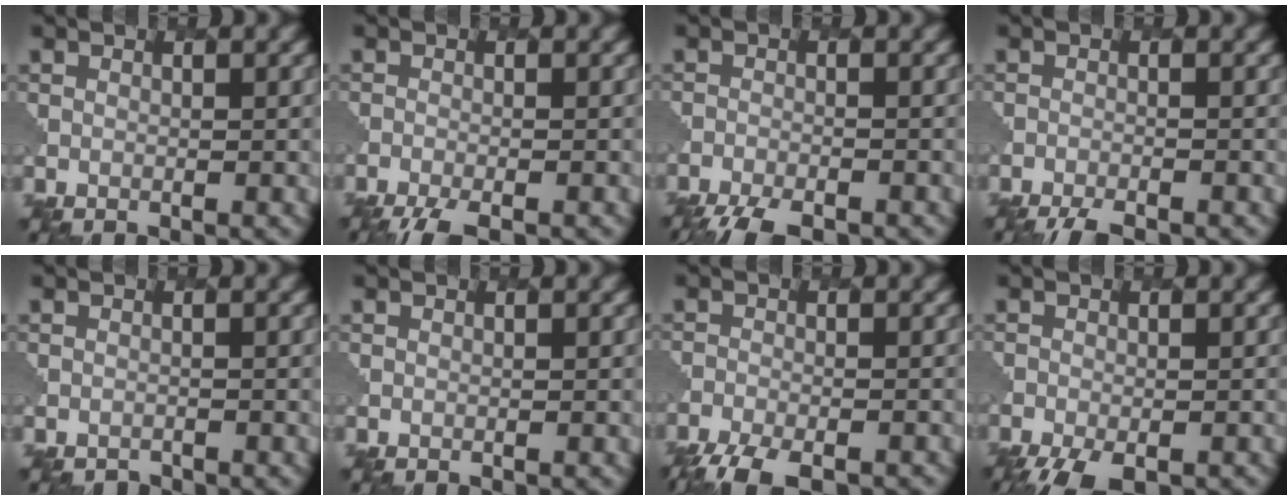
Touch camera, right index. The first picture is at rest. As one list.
[{"total": 3.7, "force": [-3.2, 0.5, 1.8], "torque": [-0.033, -0.013, -0.061]}, {"total": 5.5, "force": [-5.1, 1.0, 1.8], "torque": [-0.041, -0.019, -0.083]}, {"total": 3.5, "force": [-3.3, 0.4, 1.1], "torque": [-0.024, -0.012, -0.057]}, {"total": 1.0, "force": [-0.8, 0.3, -0.5], "torque": [0.007, -0.002, -0.015]}, {"total": 0.0}, {"total": 6.3, "force": [-5.6, 1.4, 2.5], "torque": [-0.050, -0.023, -0.093]}, {"total": 4.9, "force": [-3.8, 1.4, 2.7], "torque": [-0.046, -0.019, -0.064]}]